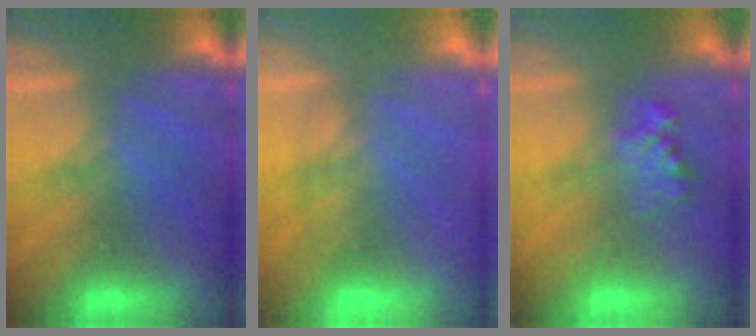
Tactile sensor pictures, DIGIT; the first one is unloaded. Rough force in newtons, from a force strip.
{"total": 1.8}
{"total": 2.3}